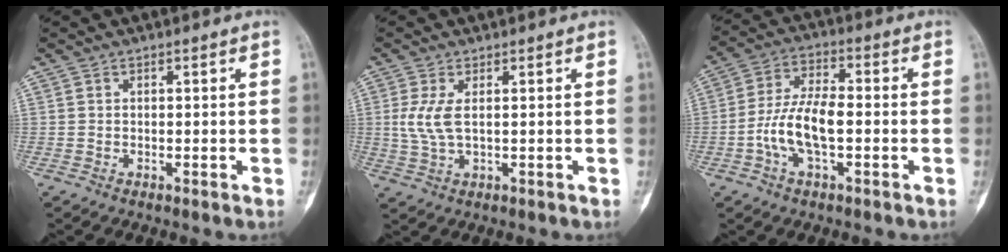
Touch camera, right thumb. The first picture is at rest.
{"total": 4.9, "force": [0.7, 2.0, 4.4], "torque": [-0.113, -0.004, 0.021]}
{"total": 10.2, "force": [-2.2, 4.5, 8.9], "torque": [-0.182, 0.030, -0.047]}